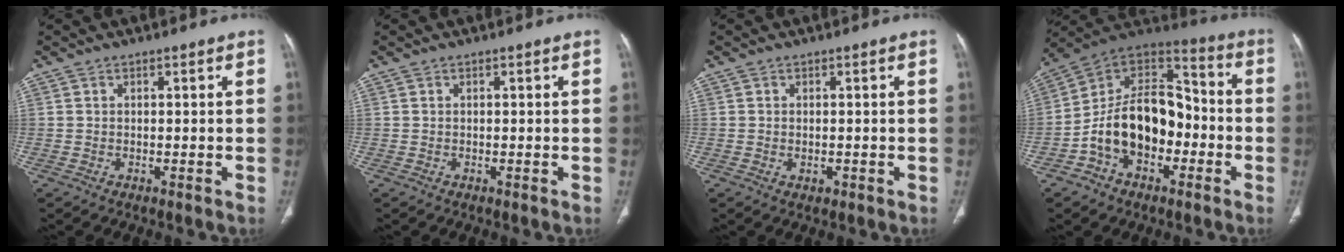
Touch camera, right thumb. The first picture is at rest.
{"total": 0.0}
{"total": 1.1, "force": [-0.2, 0.8, 0.7], "torque": [-0.009, 0.000, 0.002]}
{"total": 18.3, "force": [-4.5, 12.1, 13.0], "torque": [-0.183, 0.065, -0.080]}